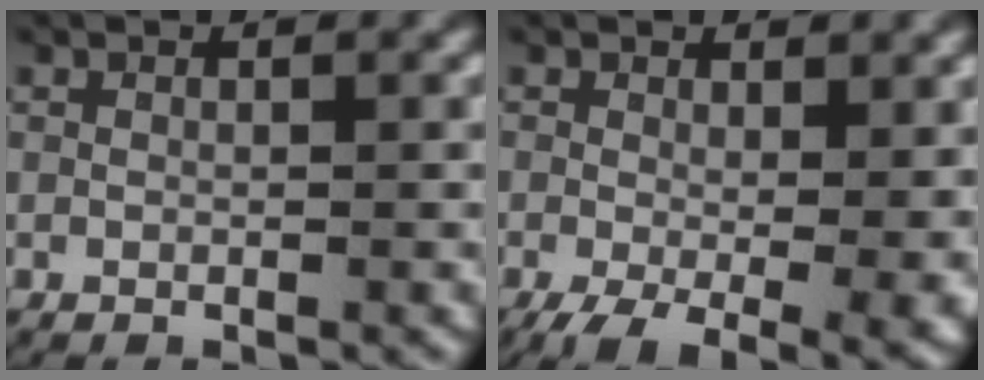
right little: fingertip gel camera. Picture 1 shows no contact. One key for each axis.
{"total": 7.9, "fx": -3.9, "fy": 3.3, "fz": 6.1, "tx": -0.085, "ty": -0.041, "tz": -0.040}